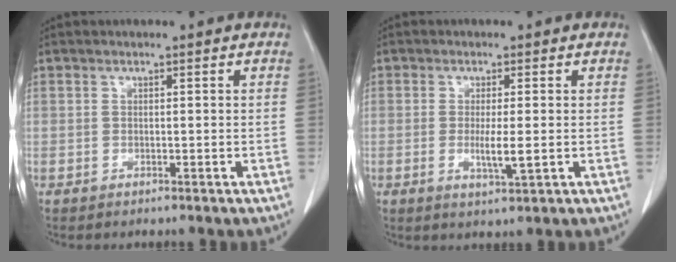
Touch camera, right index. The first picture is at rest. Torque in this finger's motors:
{"motor_torque": [0.64, -0.32, 0.38, 0.07]}